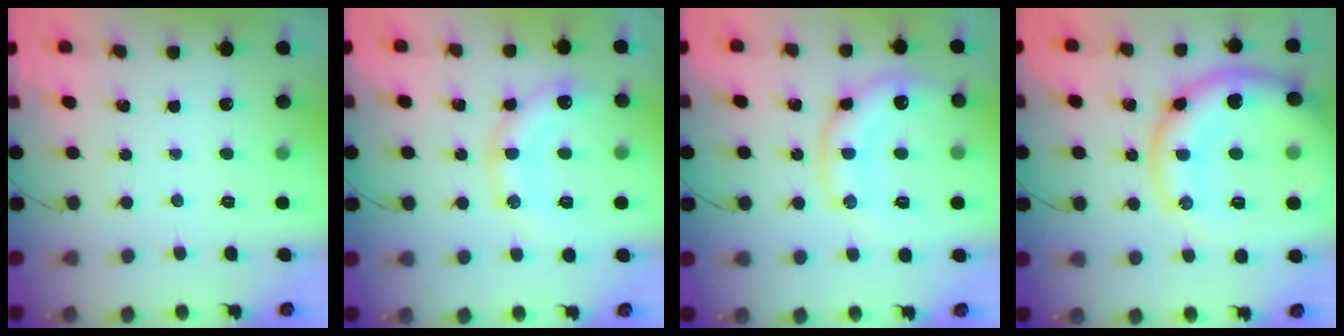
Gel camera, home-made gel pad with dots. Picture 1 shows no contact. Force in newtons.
{"total": 13.8, "press": 13.7, "slide": 1.6}
{"total": 13.7, "press": 13.6, "slide": 1.4}
{"total": 20.3, "press": 20.1, "slide": 2.4}